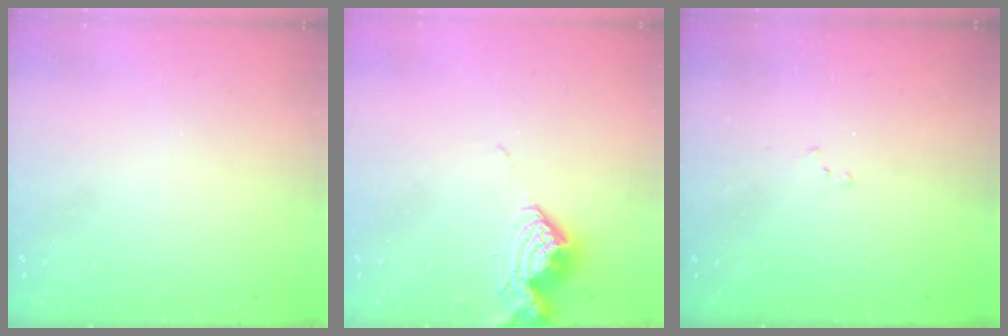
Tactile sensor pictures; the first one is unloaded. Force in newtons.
{"total": 8.0, "press": 8.0, "slide": 0.4}
{"total": 6.7, "press": 6.6, "slide": 0.9}